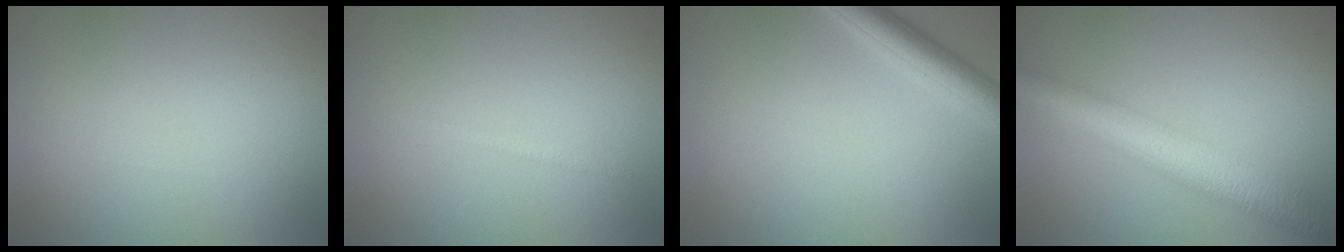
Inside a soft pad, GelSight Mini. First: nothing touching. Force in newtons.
{"total": 0.6, "press": 0.6, "slide": 0.0}
{"total": 3.6, "press": 3.5, "slide": 0.2}
{"total": 6.5, "press": 6.5, "slide": 0.1}